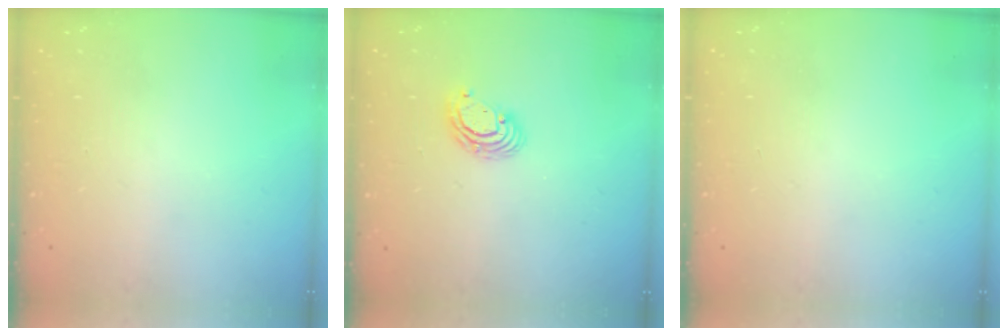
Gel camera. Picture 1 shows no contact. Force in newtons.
{"total": 5.2, "press": 5.2, "slide": 0.3}
{"total": 0.0}